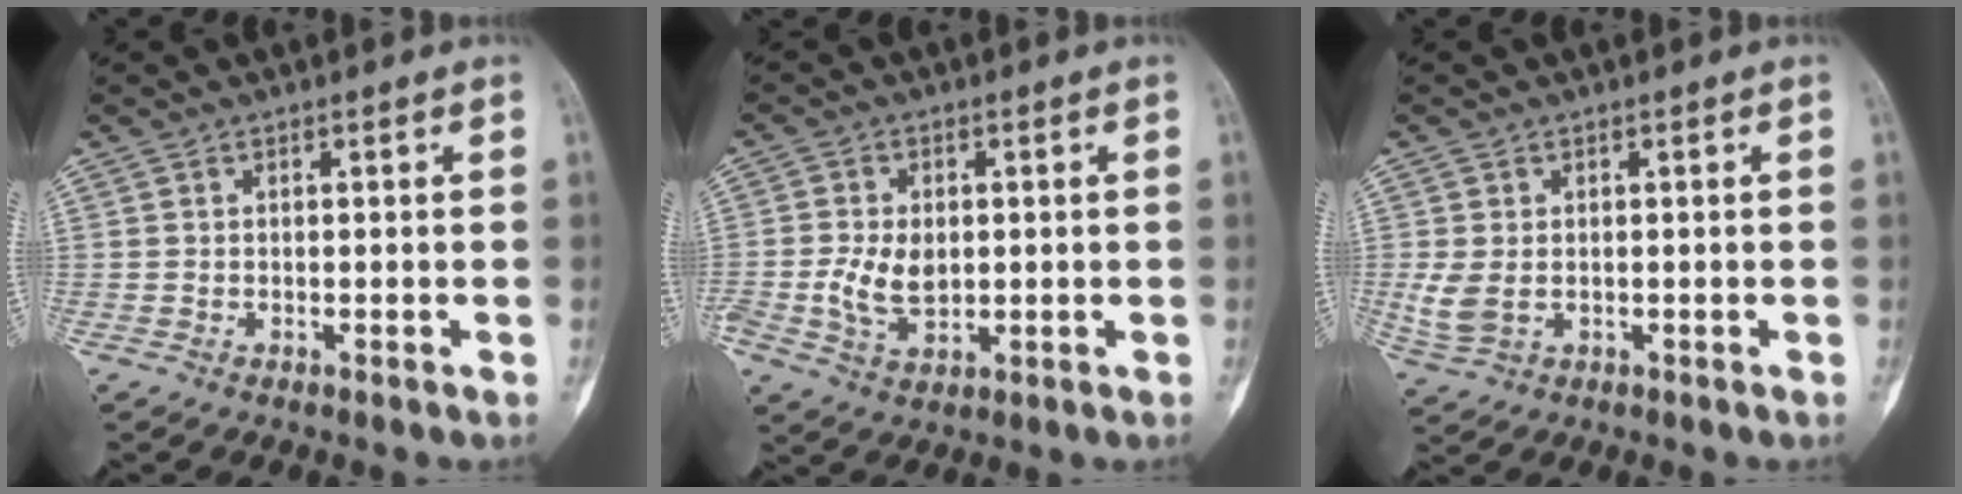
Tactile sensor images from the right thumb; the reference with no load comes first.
{"total": 6.9, "force": [-0.2, 4.6, 5.2], "torque": [-0.094, -0.003, 0.003]}
{"total": 4.6, "force": [-0.2, 3.1, 3.3], "torque": [-0.087, -0.003, 0.005]}